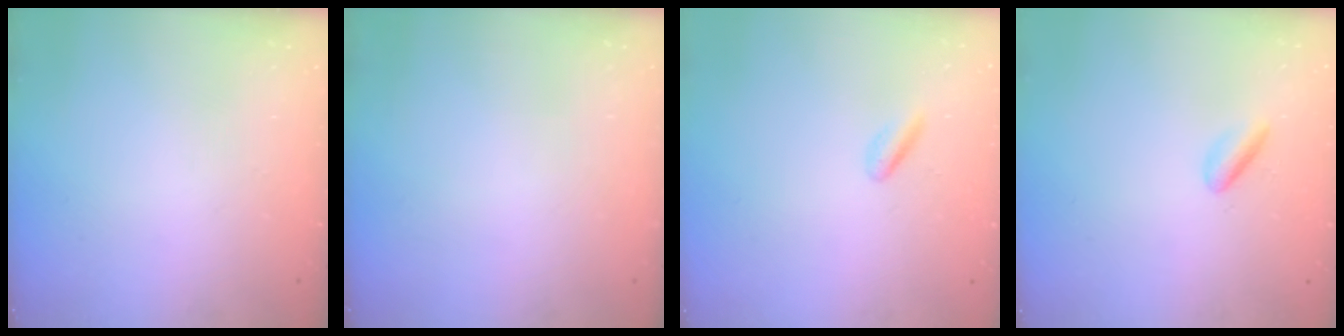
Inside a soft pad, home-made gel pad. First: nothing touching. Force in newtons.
{"total": 0.0}
{"total": 1.8, "press": 1.7, "slide": 0.4}
{"total": 2.0, "press": 1.9, "slide": 0.5}